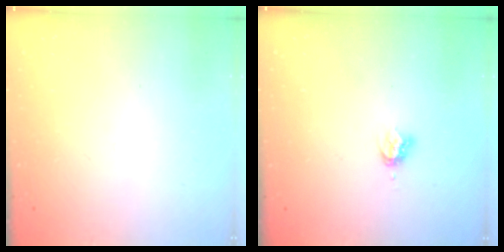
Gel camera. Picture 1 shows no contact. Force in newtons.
{"total": 3.3, "press": 3.3, "slide": 0.4}